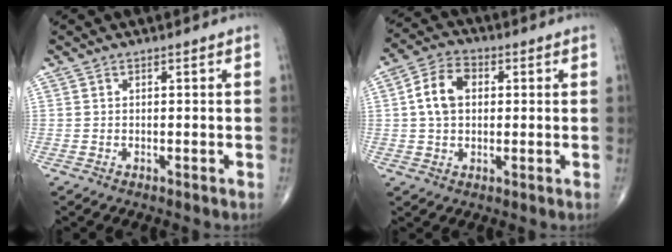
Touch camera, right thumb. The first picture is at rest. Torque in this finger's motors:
{"motor_torque": [-0.48, 0.79, 0.74, 0.10, 0.08]}